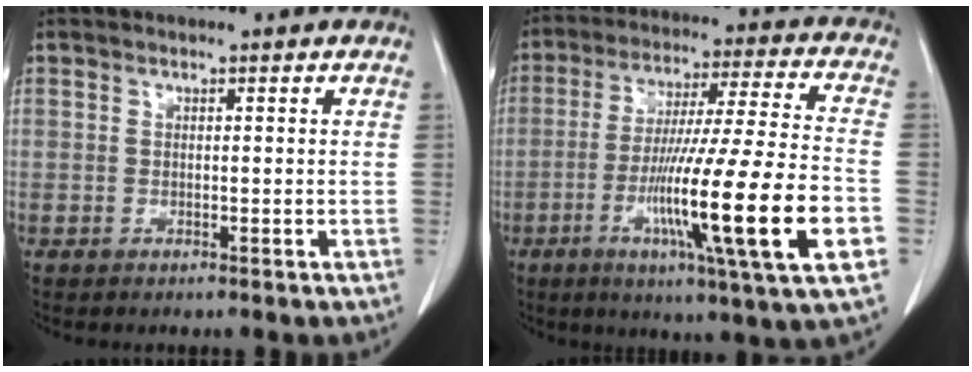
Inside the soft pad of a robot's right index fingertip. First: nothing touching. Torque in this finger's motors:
{"motor_torque": [1.98, -0.16, 0.98, 0.21]}